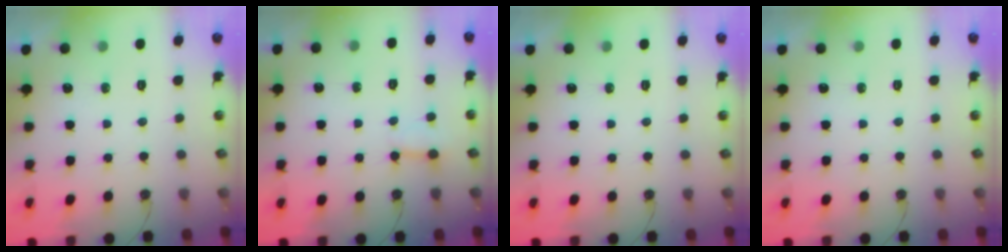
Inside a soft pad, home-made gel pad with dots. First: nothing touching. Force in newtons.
{"total": 1.9, "press": 1.9, "slide": 0.1}
{"total": 0.0}
{"total": 0.0}